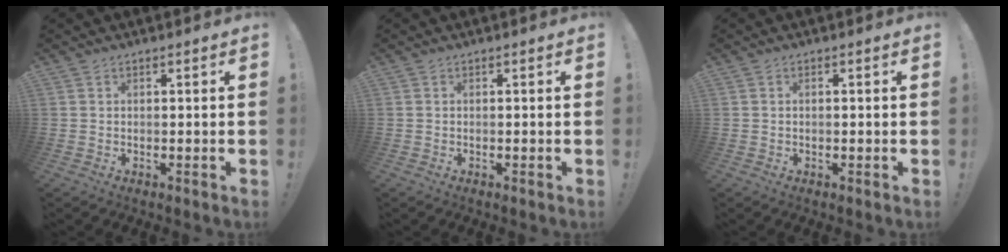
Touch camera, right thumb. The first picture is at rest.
{"total": 0.0}
{"total": 0.7, "force": [-0.3, 0.3, 0.6], "torque": [-0.016, 0.004, -0.004]}